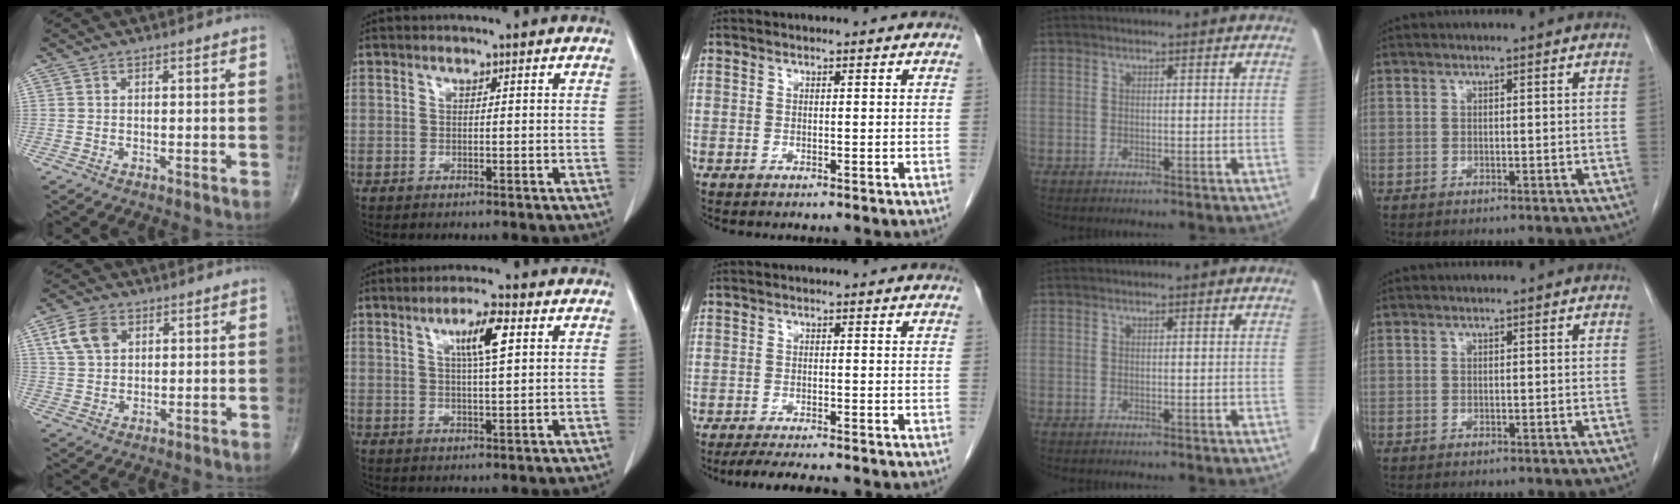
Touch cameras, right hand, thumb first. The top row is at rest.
{"thumb": {"total": 6.9, "force": [2.8, 4.7, 4.2], "torque": [-0.068, -0.003, 0.056]}, "index": {"total": 5.6, "force": [2.0, 0.5, 5.2], "torque": [-0.091, 0.003, 0.035]}, "middle": {"total": 5.6, "force": [-4.9, 0.4, 2.8], "torque": [-0.045, -0.016, -0.076]}}